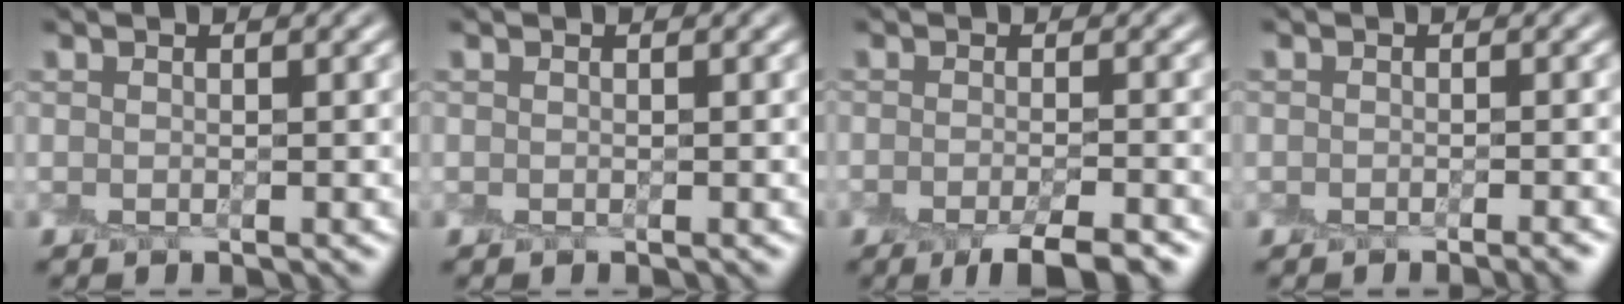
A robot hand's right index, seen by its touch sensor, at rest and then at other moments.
{"total": 0.0}
{"total": 4.6, "force": [-3.2, 0.9, 3.2], "torque": [-0.043, -0.006, -0.046]}
{"total": 1.6, "force": [-1.4, 0.7, 0.4], "torque": [0.007, 0.000, -0.023]}